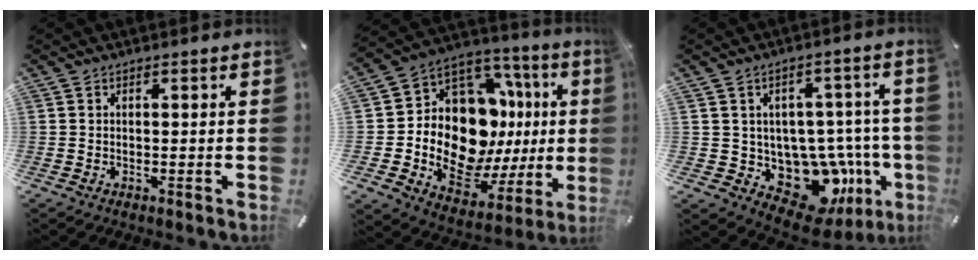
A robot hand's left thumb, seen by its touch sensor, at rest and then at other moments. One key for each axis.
{"total": 17.7, "fx": 1.4, "fy": 12.0, "fz": 13.0, "tx": -0.206, "ty": -0.059, "tz": 0.029}
{"total": 13.5, "fx": -4.7, "fy": 10.3, "fz": 7.4, "tx": -0.090, "ty": 0.006, "tz": -0.055}